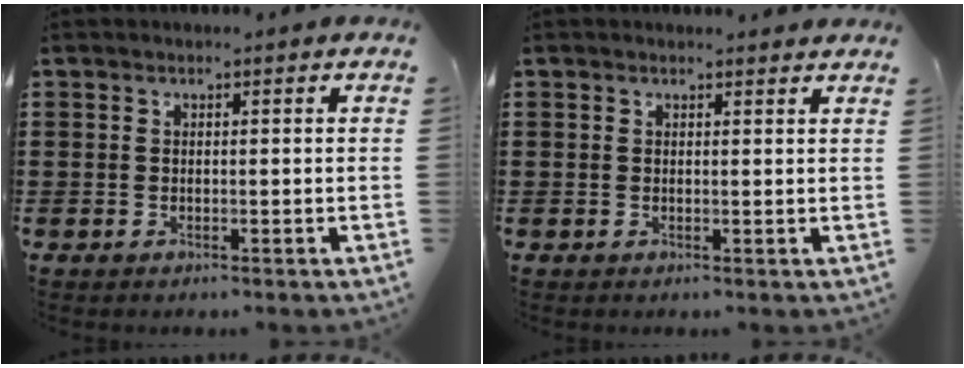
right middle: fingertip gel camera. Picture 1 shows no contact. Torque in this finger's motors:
{"motor_torque": [-0.46, 0.16, -0.10, -0.06]}